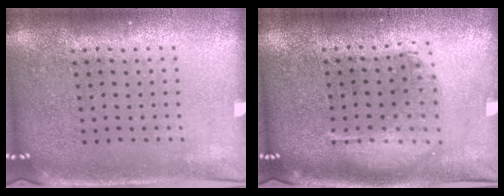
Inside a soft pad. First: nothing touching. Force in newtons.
{"total": 1.3, "press": 1.3, "slide": 0.4}